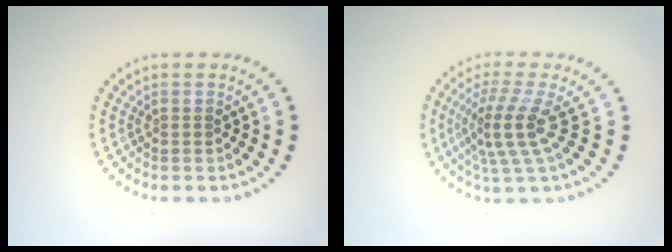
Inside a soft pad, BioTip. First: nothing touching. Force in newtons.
{"total": 3.9, "press": 3.0, "slide": 2.5}